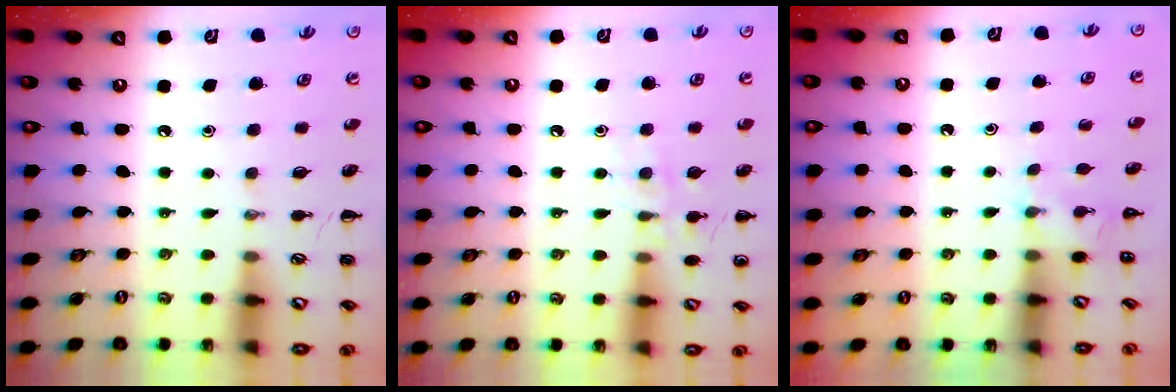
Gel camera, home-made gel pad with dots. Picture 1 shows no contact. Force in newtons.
{"total": 7.5, "press": 7.4, "slide": 1.6}
{"total": 3.0, "press": 2.8, "slide": 1.1}